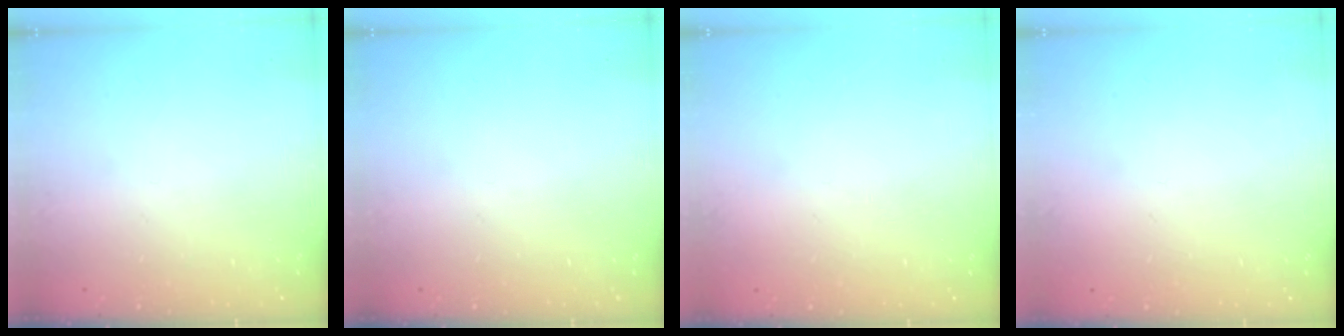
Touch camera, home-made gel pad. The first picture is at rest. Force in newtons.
{"total": 0.0}
{"total": 2.2, "press": 2.2, "slide": 0.1}
{"total": 2.1, "press": 2.1, "slide": 0.1}